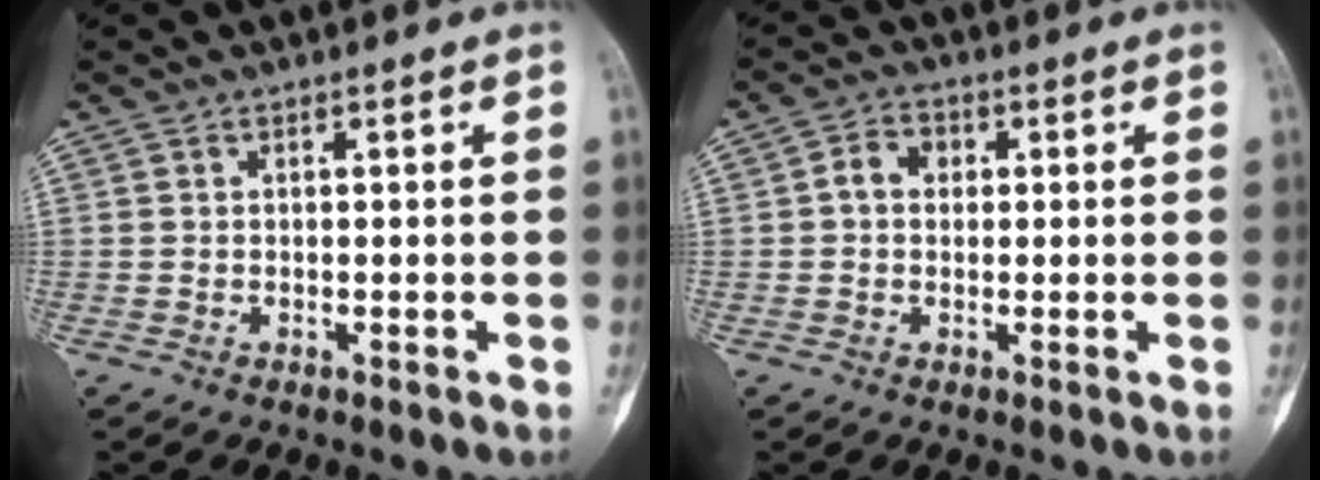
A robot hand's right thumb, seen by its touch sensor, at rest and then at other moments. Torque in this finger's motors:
{"motor_torque": [0.29, 0.51, 0.22, -0.21, 0.02]}